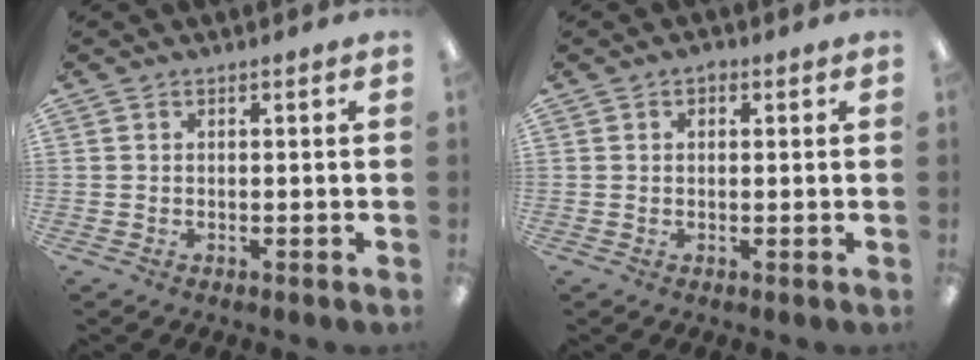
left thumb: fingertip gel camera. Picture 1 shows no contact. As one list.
[{"total": 1.4, "force": [0.5, 0.9, 0.9], "torque": [-0.009, 0.000, 0.007]}]